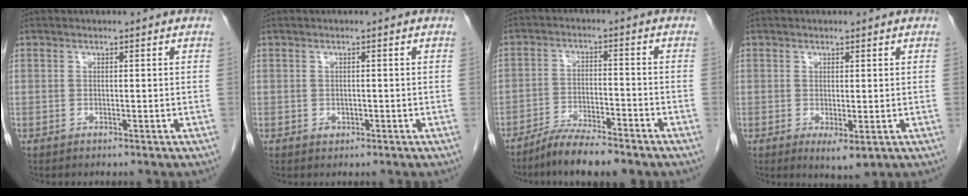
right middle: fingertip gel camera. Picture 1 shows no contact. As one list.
[{"total": 1.0, "force": [-0.3, 0.8, 0.4], "torque": [-0.008, 0.002, -0.001]}, {"total": 8.0, "force": [-6.6, 1.3, 4.4], "torque": [-0.072, -0.016, -0.112]}, {"total": 2.8, "force": [-0.6, 1.0, 2.6], "torque": [-0.037, -0.010, 0.001]}]